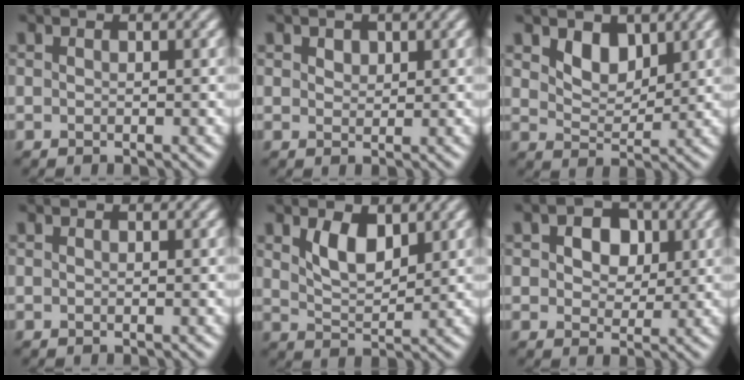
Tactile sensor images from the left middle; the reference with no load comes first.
{"total": 1.2, "force": [0.8, 0.7, 0.4], "torque": [-0.006, -0.001, 0.014]}
{"total": 2.8, "force": [1.7, 1.6, 1.4], "torque": [-0.034, -0.008, 0.031]}
{"total": 0.0}
{"total": 3.4, "force": [1.8, 1.5, 2.4], "torque": [-0.049, -0.004, 0.038]}
{"total": 5.6, "force": [2.1, 3.8, 3.6], "torque": [-0.048, 0.015, 0.008]}